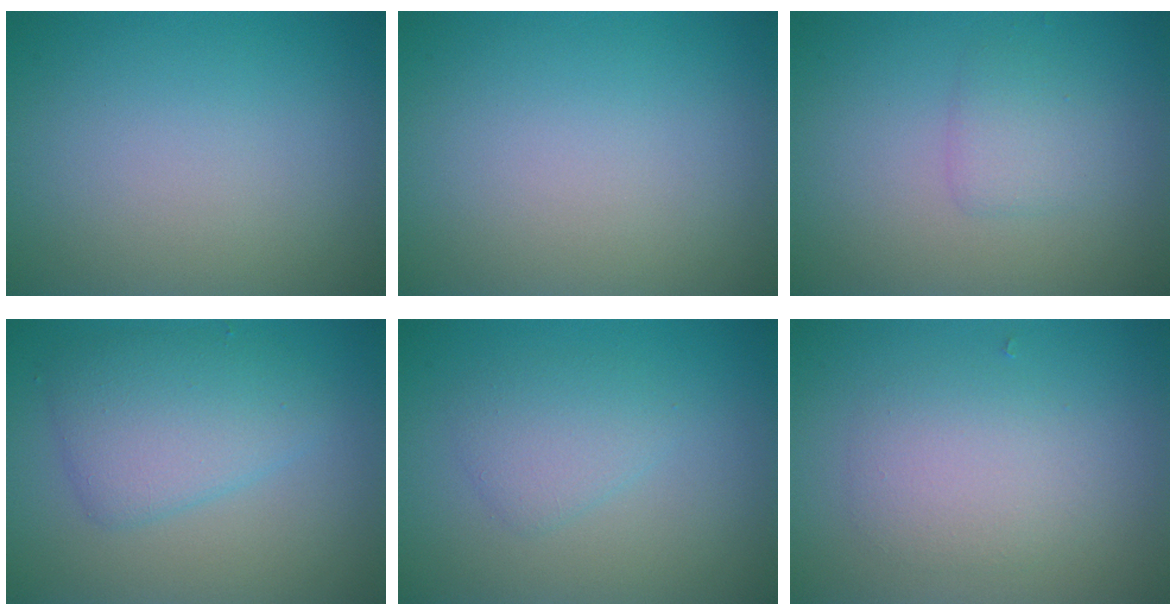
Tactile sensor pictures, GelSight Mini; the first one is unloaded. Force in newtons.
{"total": 0.0}
{"total": 1.7, "press": 1.7, "slide": 0.0}
{"total": 4.2, "press": 4.2, "slide": 0.0}
{"total": 2.2, "press": 2.2, "slide": 0.0}
{"total": 3.0, "press": 3.0, "slide": 0.1}